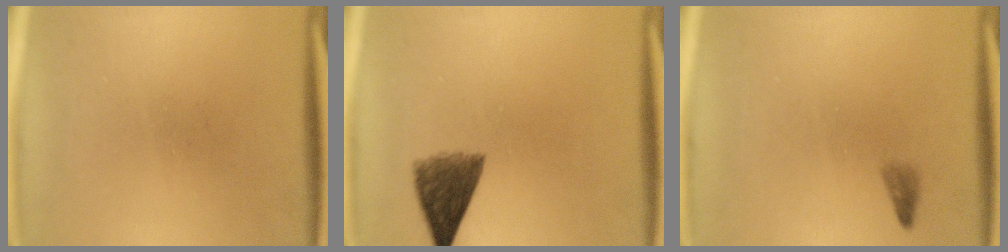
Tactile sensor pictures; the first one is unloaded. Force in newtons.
{"total": 6.0}
{"total": 0.9}